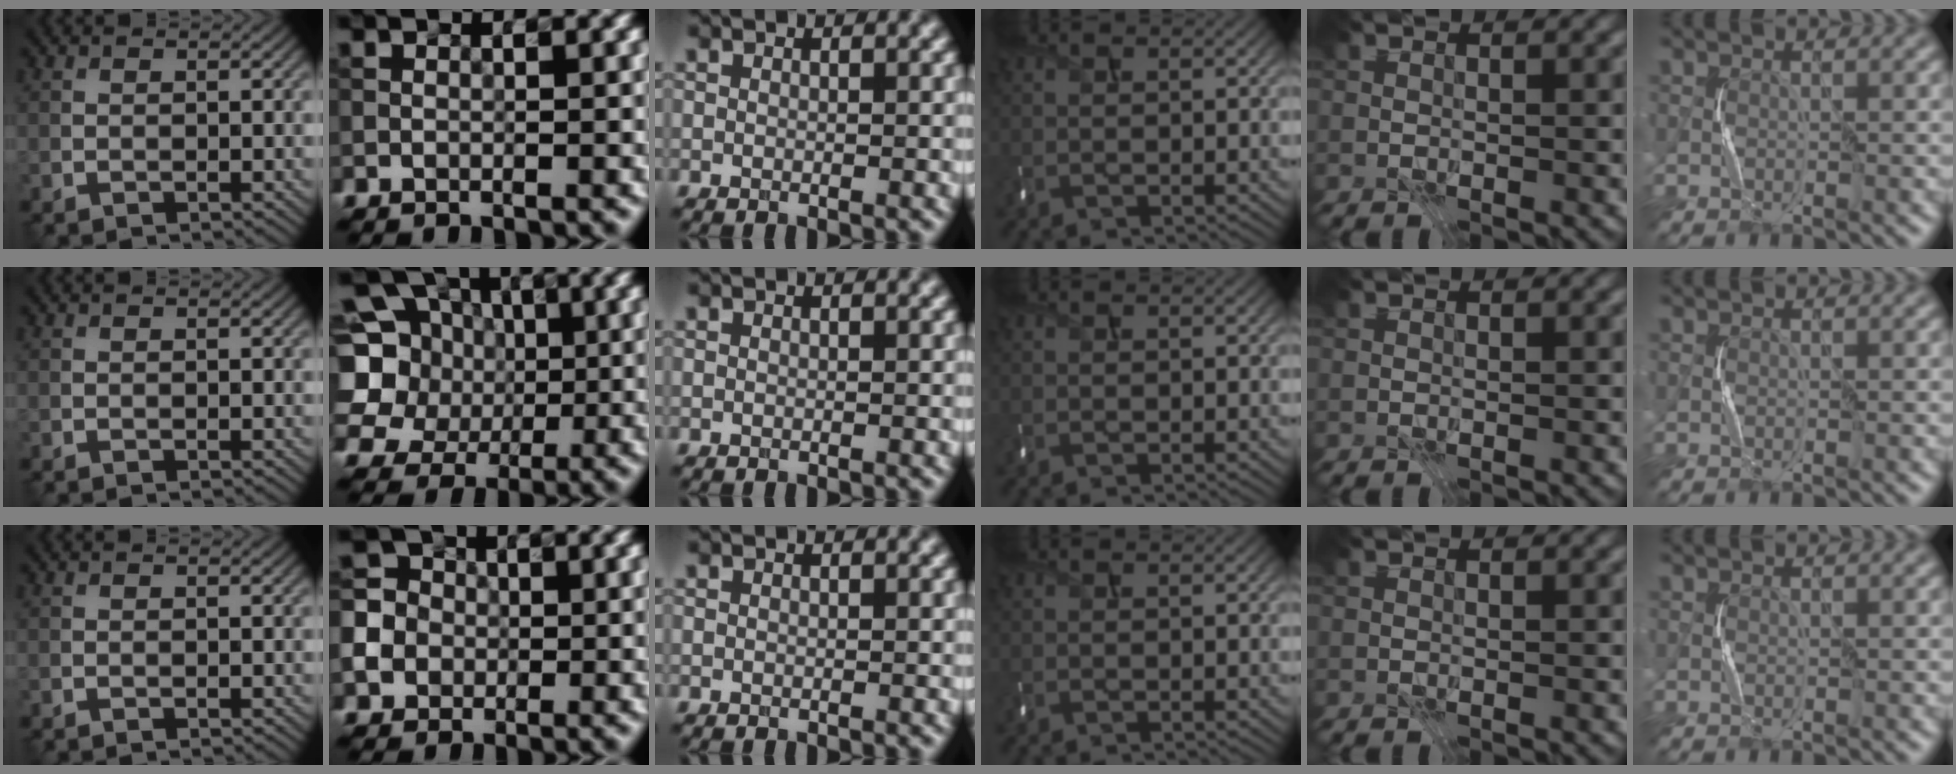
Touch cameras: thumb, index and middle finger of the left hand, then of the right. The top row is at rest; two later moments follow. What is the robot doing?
{"motion": "press", "object": "keyboard"}